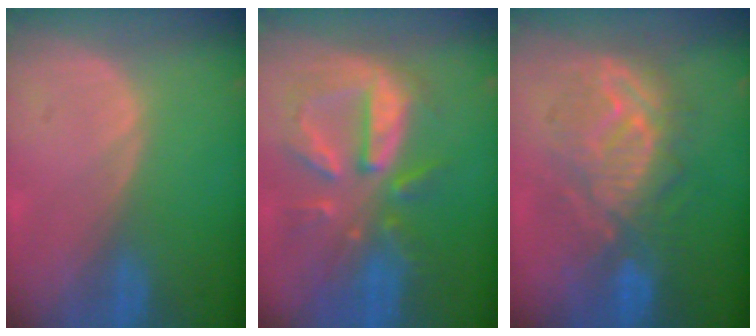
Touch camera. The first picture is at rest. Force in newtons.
{"total": 10.8, "press": 9.5, "slide": 5.1}
{"total": 9.4, "press": 9.4, "slide": 0.6}